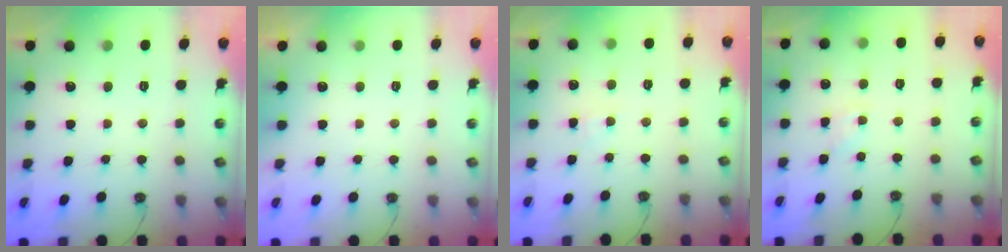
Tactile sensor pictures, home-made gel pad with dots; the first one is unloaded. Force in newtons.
{"total": 0.0}
{"total": 2.5, "press": 2.5, "slide": 0.5}
{"total": 2.2, "press": 2.1, "slide": 0.3}